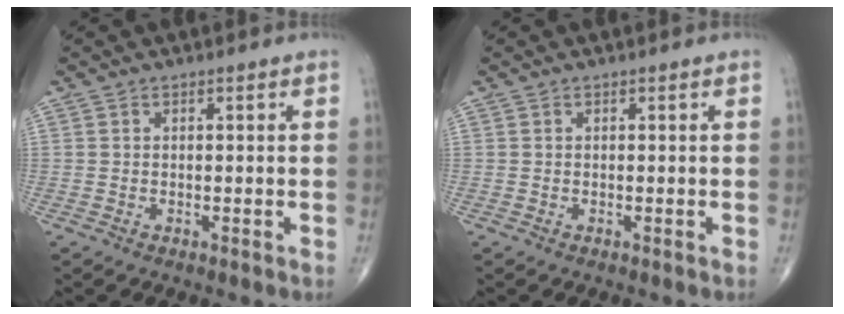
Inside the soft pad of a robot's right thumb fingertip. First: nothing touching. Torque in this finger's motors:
{"motor_torque": [-0.03, 0.03, -0.07, -0.05, 0.00]}